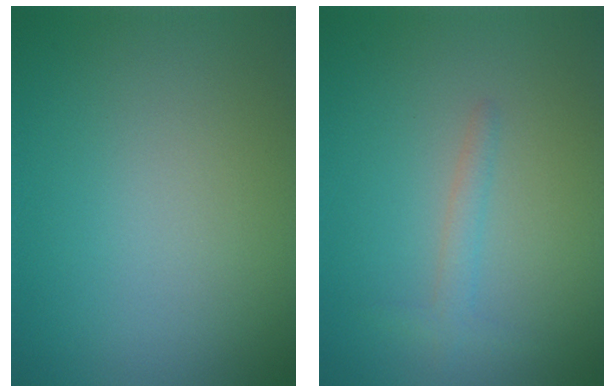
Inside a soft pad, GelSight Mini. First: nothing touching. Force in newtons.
{"total": 1.5, "press": 1.5, "slide": 0.1}